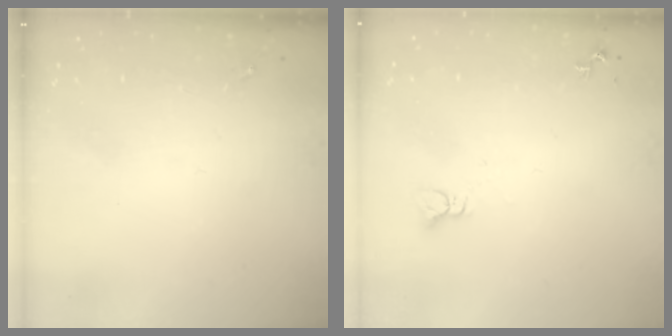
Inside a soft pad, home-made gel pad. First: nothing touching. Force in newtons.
{"total": 2.2, "press": 2.2, "slide": 0.1}